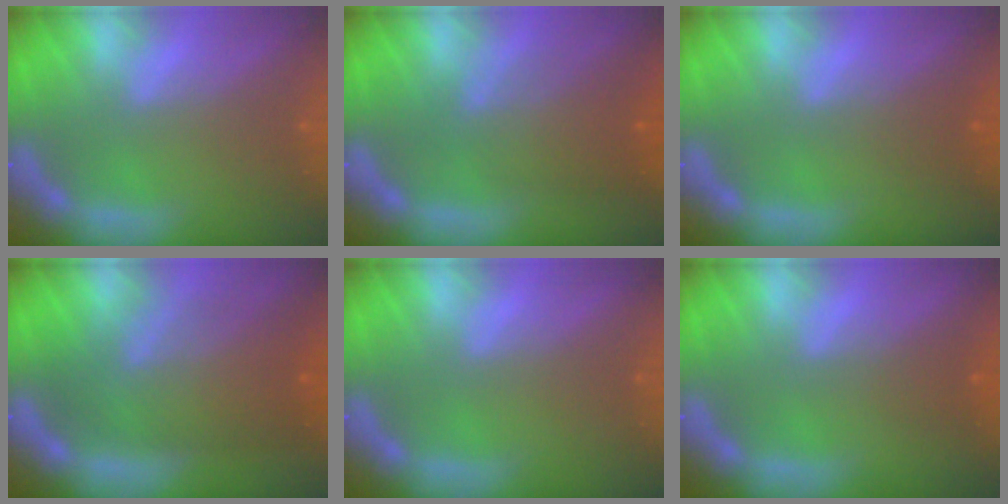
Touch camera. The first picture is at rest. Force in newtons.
{"total": 5.5}
{"total": 1.5}
{"total": 9.1}
{"total": 0.0}
{"total": 1.5}